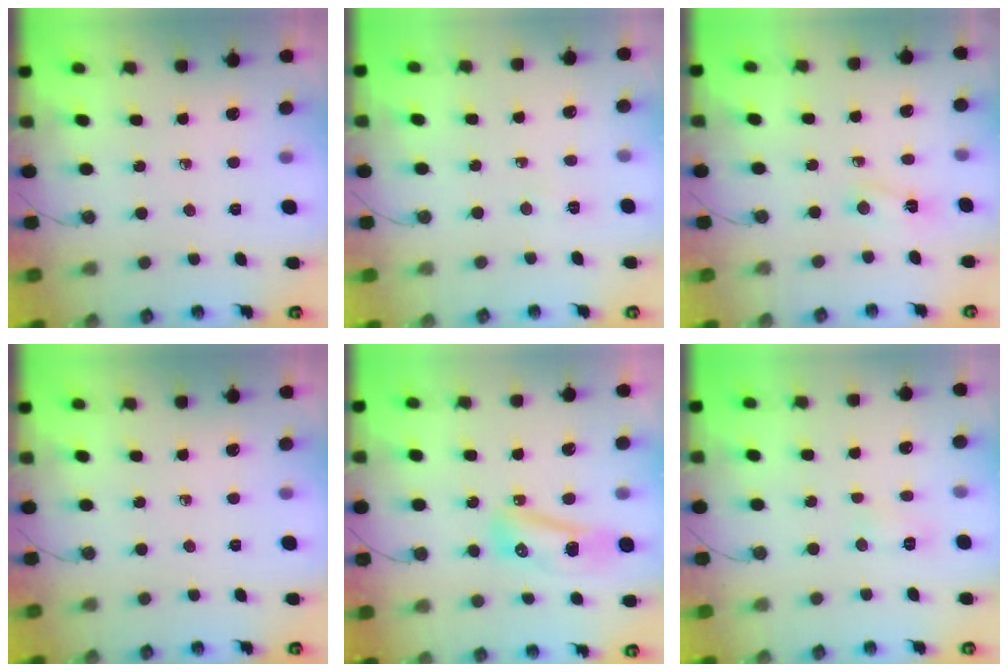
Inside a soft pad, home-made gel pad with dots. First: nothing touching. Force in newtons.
{"total": 2.4, "press": 2.3, "slide": 0.7}
{"total": 2.1, "press": 2.1, "slide": 0.4}
{"total": 0.0}
{"total": 10.7, "press": 9.3, "slide": 5.2}
{"total": 6.0, "press": 5.9, "slide": 0.7}